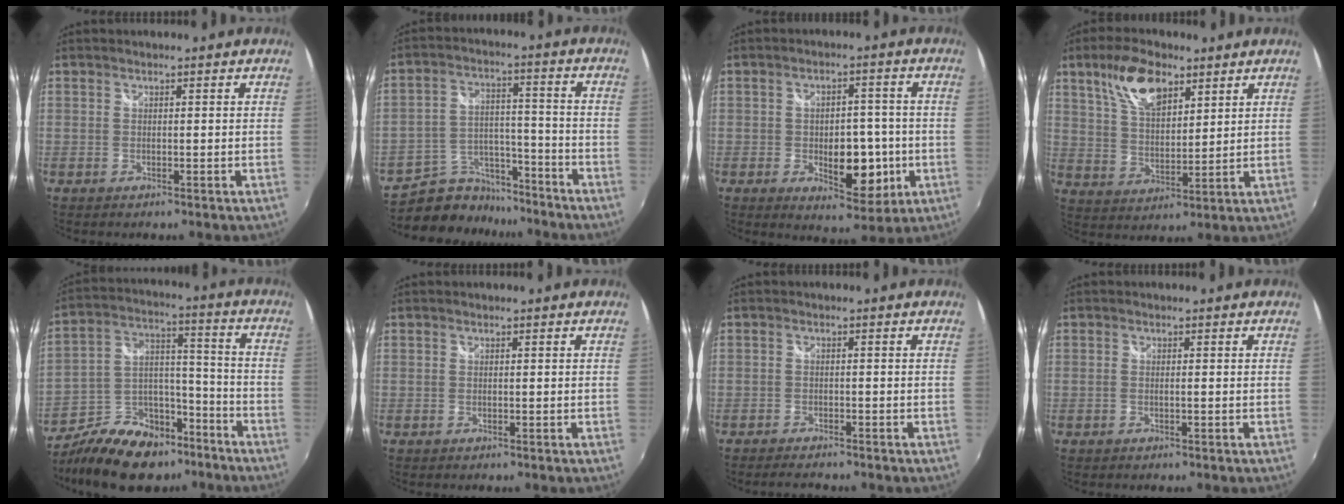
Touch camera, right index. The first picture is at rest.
{"total": 11.9, "force": [-9.9, 5.9, 2.9], "torque": [-0.066, 0.032, -0.152]}
{"total": 10.4, "force": [-2.6, 5.6, 8.3], "torque": [-0.127, -0.006, -0.026]}
{"total": 11.1, "force": [6.5, 5.0, 7.5], "torque": [-0.139, 0.018, 0.124]}
{"total": 19.3, "force": [-13.7, 10.3, 9.0], "torque": [-0.189, 0.038, -0.210]}
{"total": 0.0}
{"total": 3.8, "force": [-3.4, 0.9, 1.4], "torque": [-0.041, -0.012, -0.058]}
{"total": 0.7, "force": [-0.3, -0.1, 0.6], "torque": [-0.010, 0.000, -0.007]}